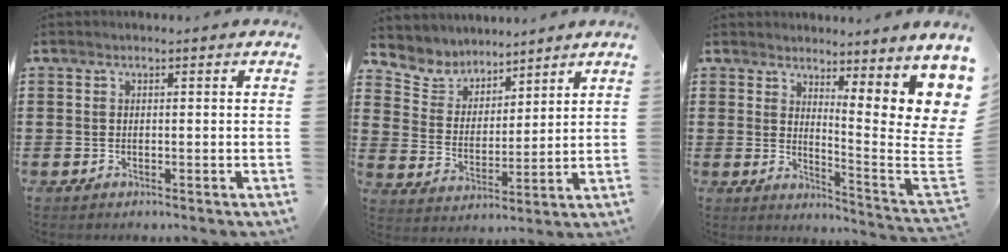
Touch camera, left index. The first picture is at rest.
{"total": 5.7, "force": [5.3, 2.1, -0.2], "torque": [-0.032, -0.029, 0.093]}
{"total": 8.3, "force": [5.4, 0.8, 6.3], "torque": [-0.104, -0.057, 0.092]}